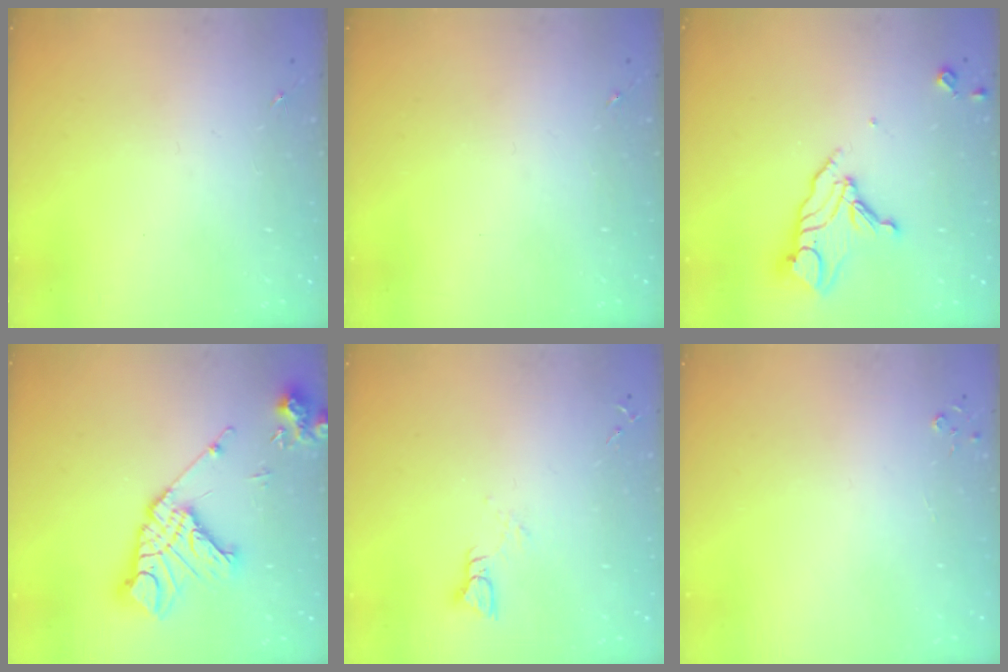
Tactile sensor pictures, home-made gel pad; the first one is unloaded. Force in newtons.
{"total": 0.0}
{"total": 12.2, "press": 12.1, "slide": 1.2}
{"total": 18.0, "press": 17.9, "slide": 2.5}
{"total": 3.5, "press": 3.5, "slide": 0.3}
{"total": 2.8, "press": 2.8, "slide": 0.3}